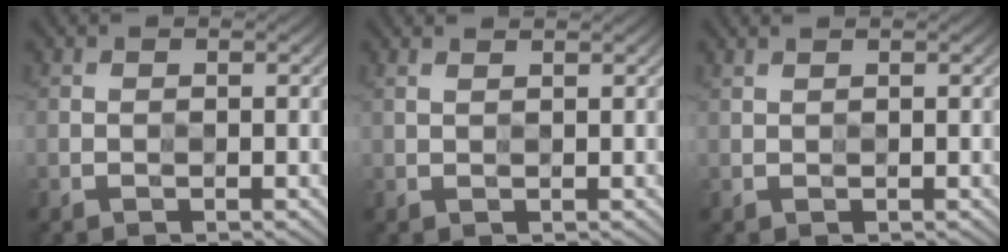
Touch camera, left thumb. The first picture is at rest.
{"total": 1.3, "force": [1.1, 0.2, 0.7], "torque": [-0.013, 0.002, 0.014]}
{"total": 0.7, "force": [0.6, 0.0, 0.3], "torque": [-0.010, 0.003, 0.008]}